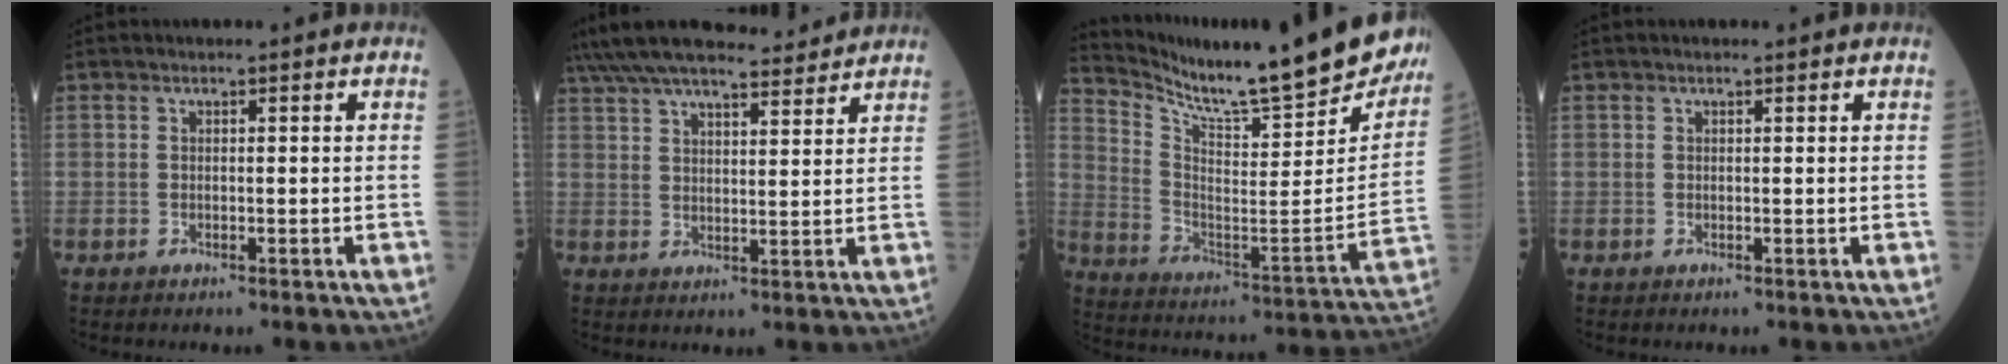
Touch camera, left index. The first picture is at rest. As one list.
[{"total": 18.6, "force": [16.8, 3.4, 7.3], "torque": [-0.137, 0.031, 0.249]}, {"total": 24.5, "force": [21.9, 1.5, 10.9], "torque": [-0.190, -0.092, 0.314]}, {"total": 1.1, "force": [0.8, 0.2, 0.7], "torque": [-0.011, 0.010, 0.009]}]